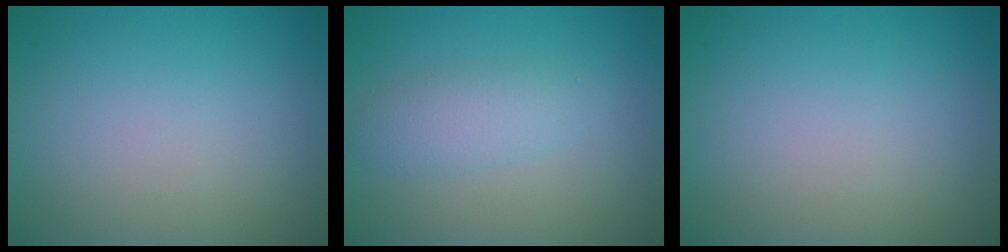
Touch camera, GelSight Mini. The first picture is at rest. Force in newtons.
{"total": 2.6, "press": 2.6, "slide": 0.1}
{"total": 0.0}